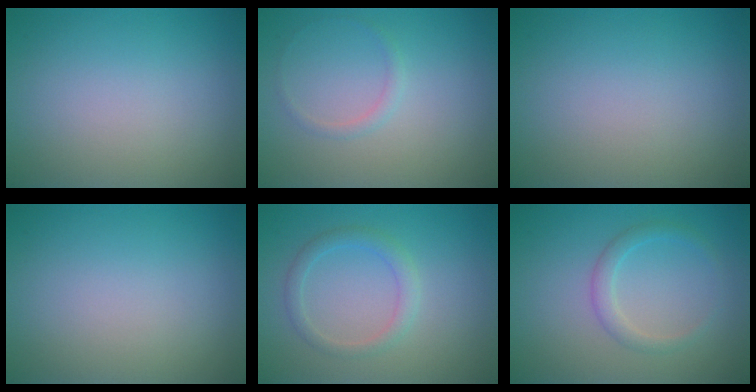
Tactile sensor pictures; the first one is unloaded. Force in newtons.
{"total": 0.8, "press": 0.8, "slide": 0.0}
{"total": 0.0}
{"total": 0.0}
{"total": 2.0, "press": 2.0, "slide": 0.3}
{"total": 1.8, "press": 1.7, "slide": 0.1}